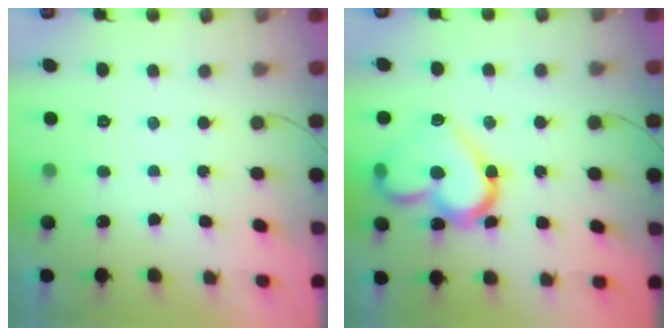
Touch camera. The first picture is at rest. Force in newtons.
{"total": 17.0, "press": 16.9, "slide": 2.1}